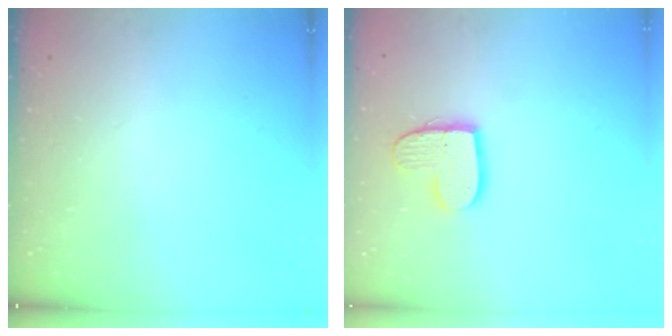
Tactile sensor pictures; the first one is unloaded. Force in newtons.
{"total": 12.2, "press": 12.1, "slide": 1.1}